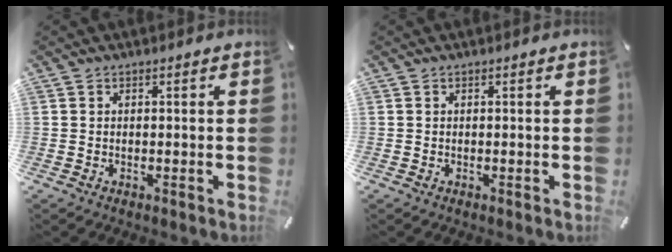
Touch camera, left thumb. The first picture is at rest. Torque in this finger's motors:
{"motor_torque": [0.00, 0.00, 0.00, 0.00, 0.00]}